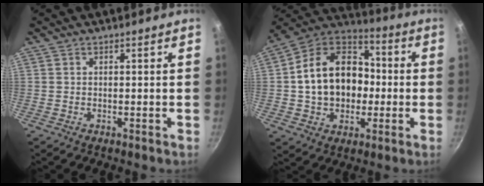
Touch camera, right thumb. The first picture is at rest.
{"total": 19.2, "force": [-0.3, 14.6, 12.5], "torque": [-0.188, 0.043, -0.011]}